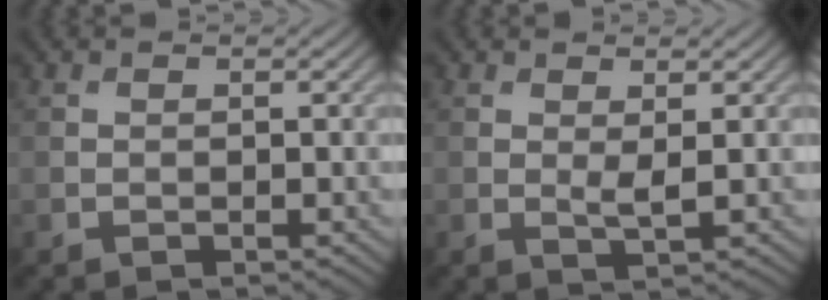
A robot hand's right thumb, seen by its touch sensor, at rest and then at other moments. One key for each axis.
{"total": 1.4, "fx": 0.5, "fy": 0.2, "fz": 1.3, "tx": -0.028, "ty": -0.005, "tz": 0.011}